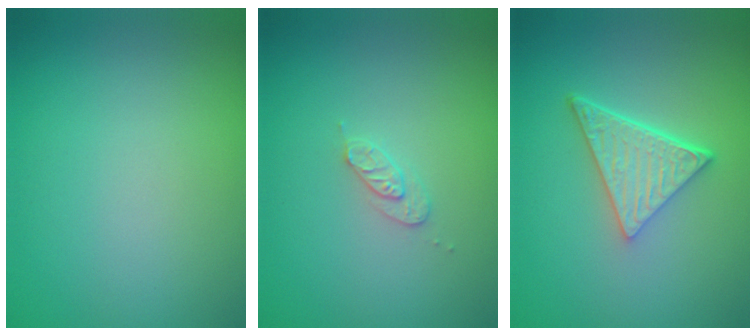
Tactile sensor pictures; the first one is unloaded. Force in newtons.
{"total": 1.4, "press": 1.4, "slide": 0.2}
{"total": 4.9, "press": 3.4, "slide": 3.5}